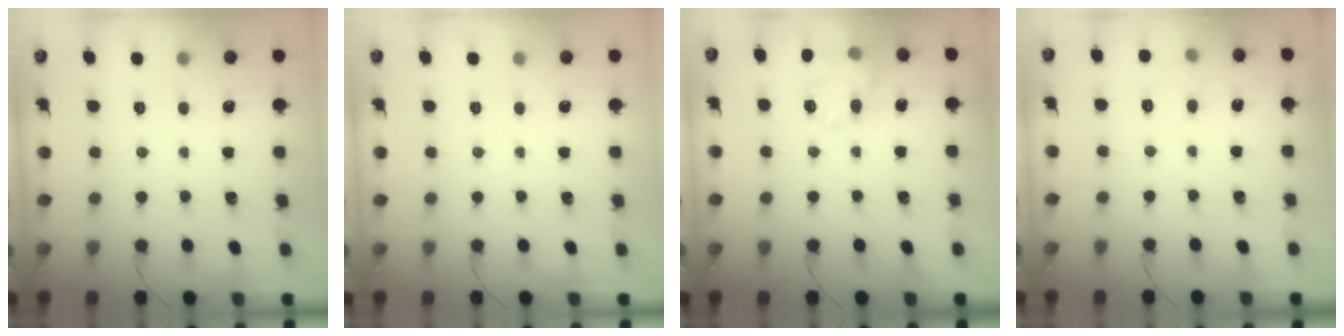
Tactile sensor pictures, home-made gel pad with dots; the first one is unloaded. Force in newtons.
{"total": 0.0}
{"total": 14.2, "press": 14.1, "slide": 1.7}
{"total": 7.2, "press": 6.9, "slide": 1.9}